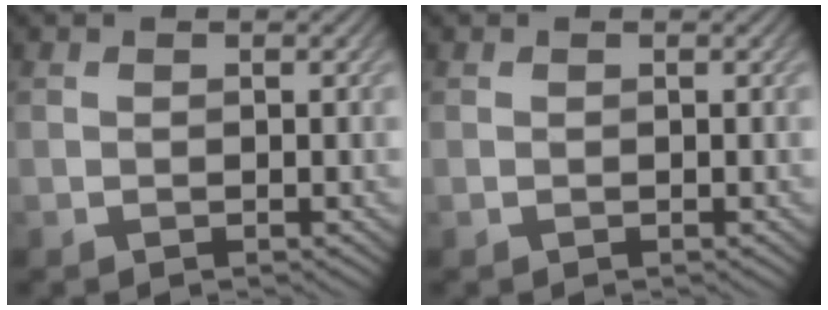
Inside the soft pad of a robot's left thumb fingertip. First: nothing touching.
{"total": 0.0}